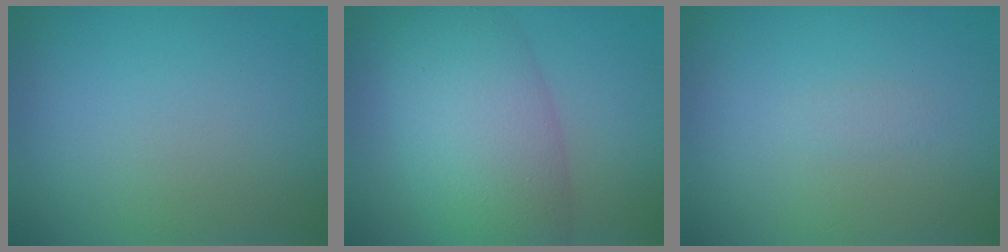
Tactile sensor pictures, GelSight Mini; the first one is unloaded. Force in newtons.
{"total": 7.8, "press": 7.8, "slide": 0.2}
{"total": 0.5, "press": 0.5, "slide": 0.0}